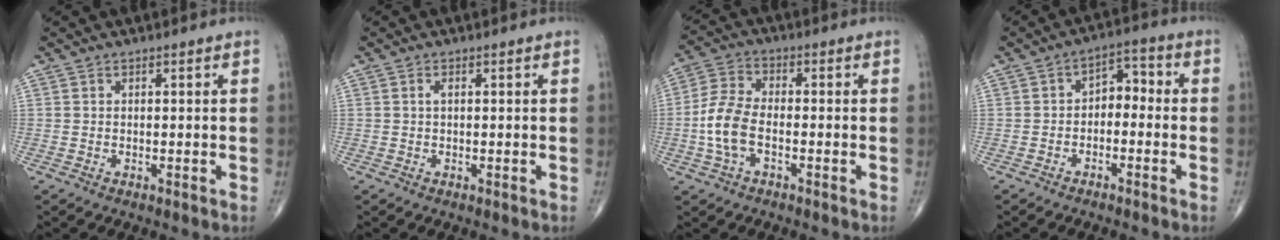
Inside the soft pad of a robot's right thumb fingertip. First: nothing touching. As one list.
[{"total": 0.7, "force": [0.1, 0.3, 0.6], "torque": [-0.013, 0.001, -0.001]}, {"total": 8.3, "force": [-2.1, 4.4, 6.7], "torque": [-0.148, 0.022, -0.046]}, {"total": 5.2, "force": [-1.1, 3.4, 3.8], "torque": [-0.034, 0.037, -0.032]}]